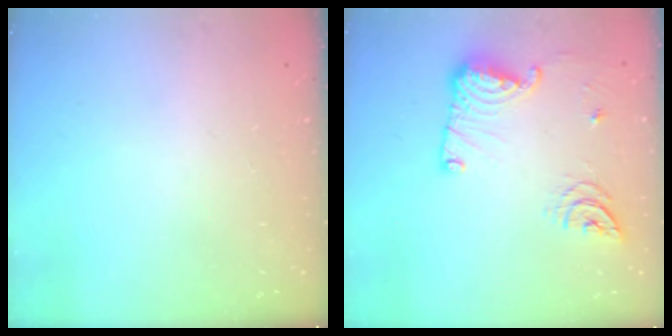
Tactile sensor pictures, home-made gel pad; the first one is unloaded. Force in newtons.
{"total": 14.3, "press": 14.2, "slide": 1.4}